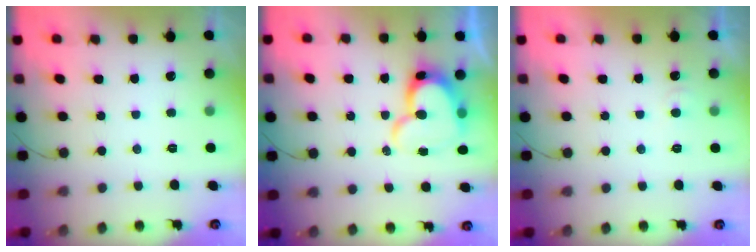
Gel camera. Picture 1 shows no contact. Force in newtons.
{"total": 14.5, "press": 14.4, "slide": 1.3}
{"total": 3.7, "press": 3.7, "slide": 0.3}